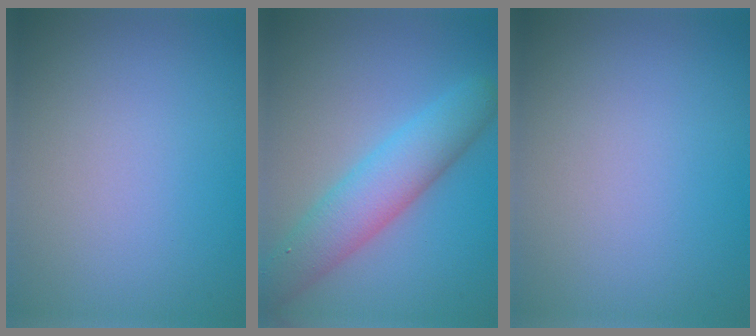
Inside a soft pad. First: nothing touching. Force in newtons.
{"total": 5.7, "press": 5.7, "slide": 0.1}
{"total": 0.0}